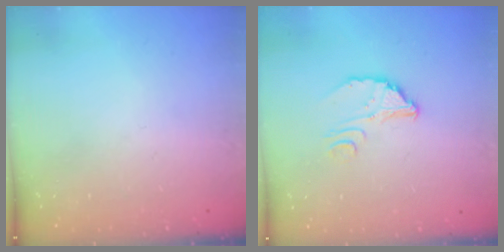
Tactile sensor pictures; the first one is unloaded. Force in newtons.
{"total": 3.1, "press": 3.1, "slide": 0.2}